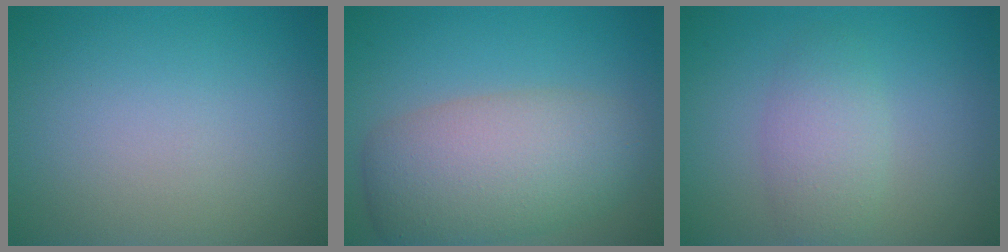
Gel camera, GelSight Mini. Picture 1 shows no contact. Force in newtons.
{"total": 7.5, "press": 7.5, "slide": 0.2}
{"total": 3.0, "press": 3.0, "slide": 0.0}